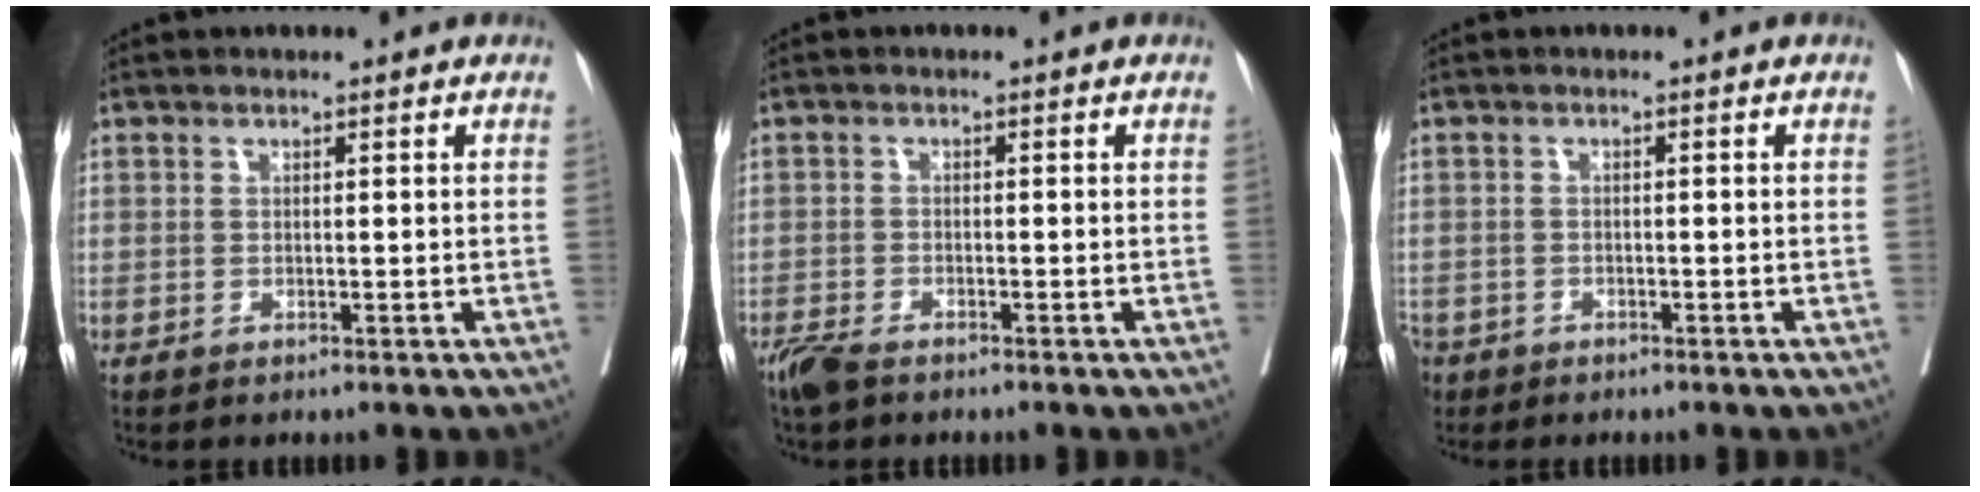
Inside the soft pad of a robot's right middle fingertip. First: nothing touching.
{"total": 3.6, "force": [-3.0, 0.9, 1.9], "torque": [-0.038, -0.008, -0.054]}
{"total": 4.8, "force": [-3.4, 3.0, 1.5], "torque": [-0.043, -0.004, -0.061]}